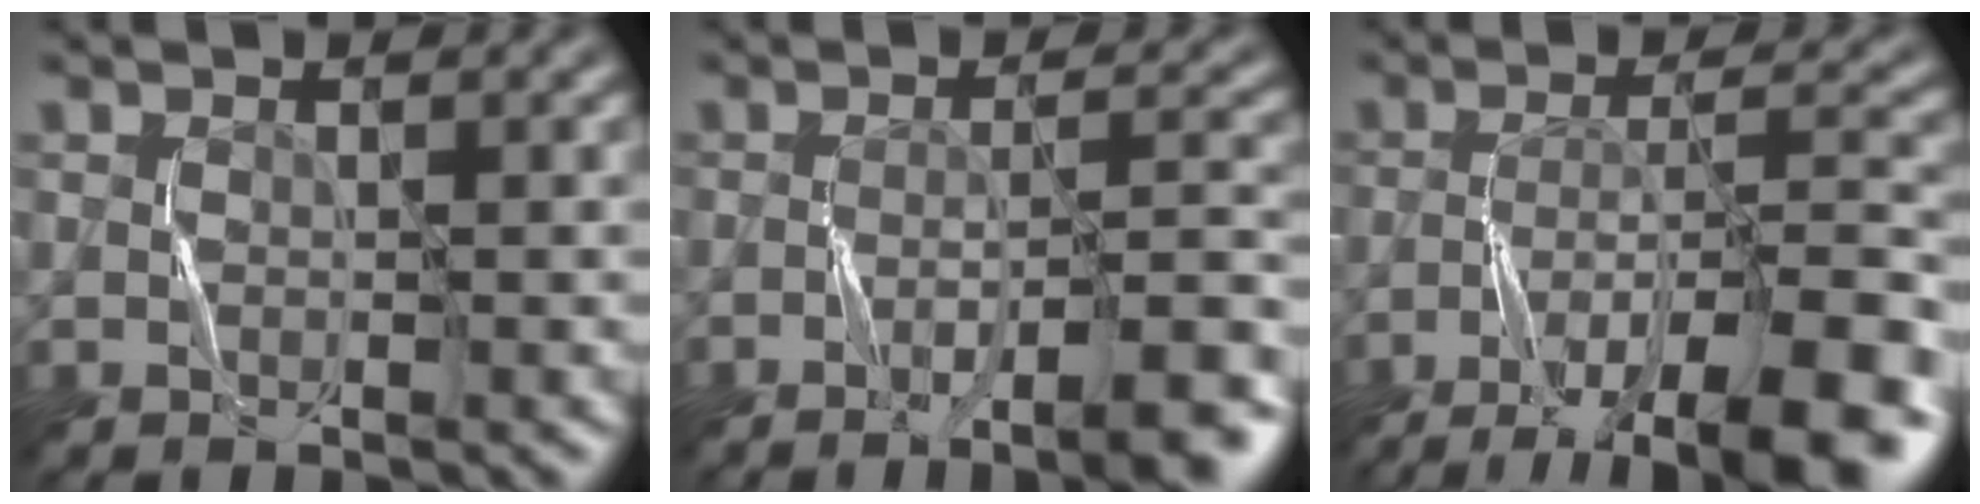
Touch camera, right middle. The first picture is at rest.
{"total": 6.2, "force": [-3.6, 0.7, 5.0], "torque": [-0.062, 0.007, -0.058]}
{"total": 10.3, "force": [-6.8, 1.8, 7.5], "torque": [-0.119, 0.011, -0.109]}